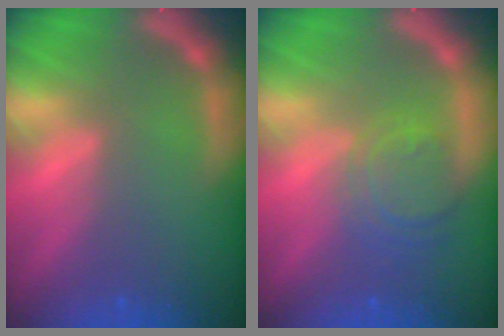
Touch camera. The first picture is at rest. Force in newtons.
{"total": 4.5}